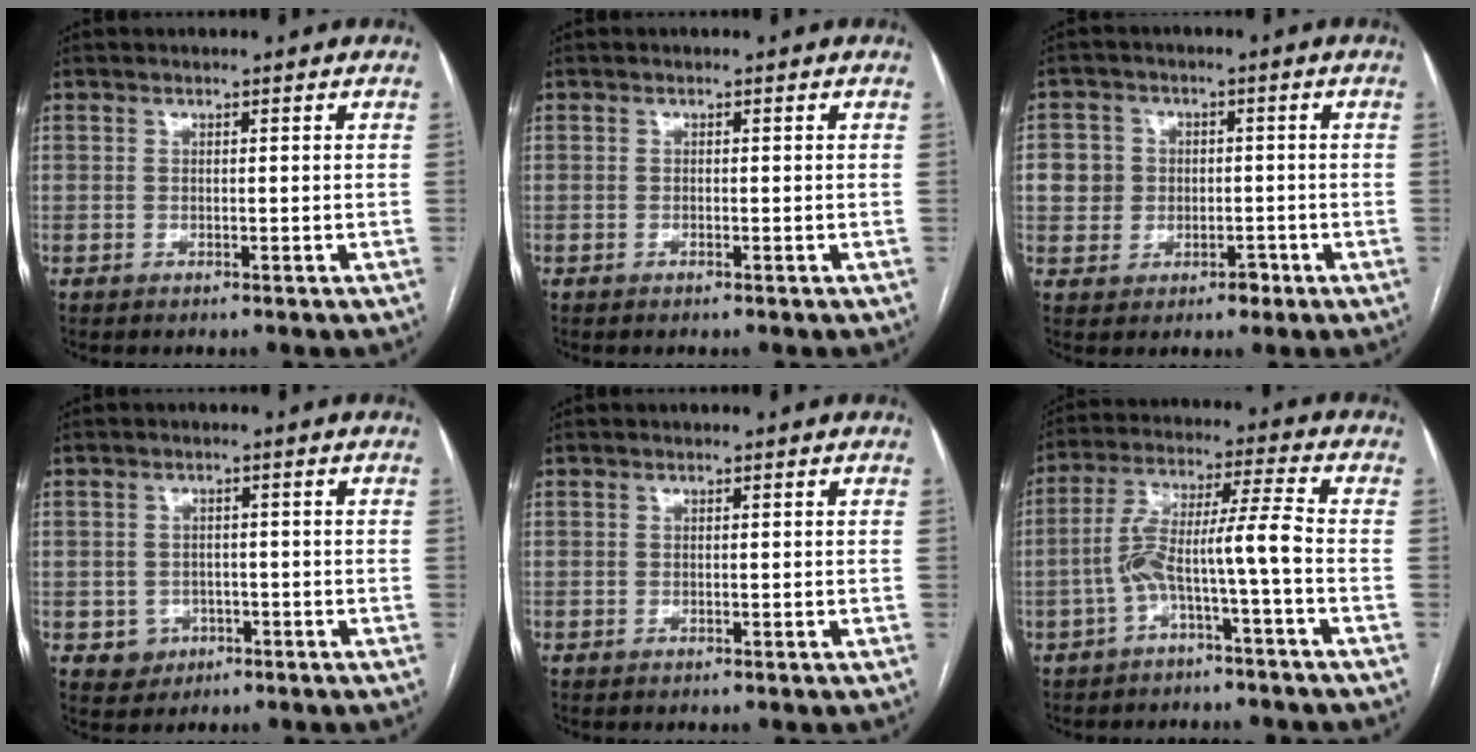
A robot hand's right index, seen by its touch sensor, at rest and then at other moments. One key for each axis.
{"total": 0.0}
{"total": 5.8, "fx": -0.8, "fy": 5.4, "fz": 1.8, "tx": -0.018, "ty": 0.019, "tz": -0.003}
{"total": 3.6, "fx": -1.2, "fy": 3.4, "fz": 0.4, "tx": 0.003, "ty": 0.011, "tz": -0.009}
{"total": 0.0}
{"total": 8.2, "fx": -3.1, "fy": -0.4, "fz": 7.6, "tx": -0.144, "ty": 0.036, "tz": -0.055}